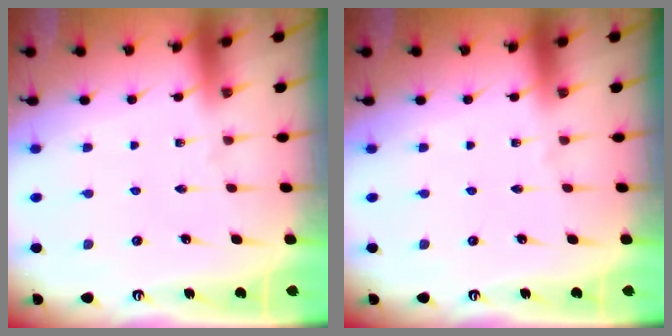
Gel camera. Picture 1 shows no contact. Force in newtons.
{"total": 0.0}